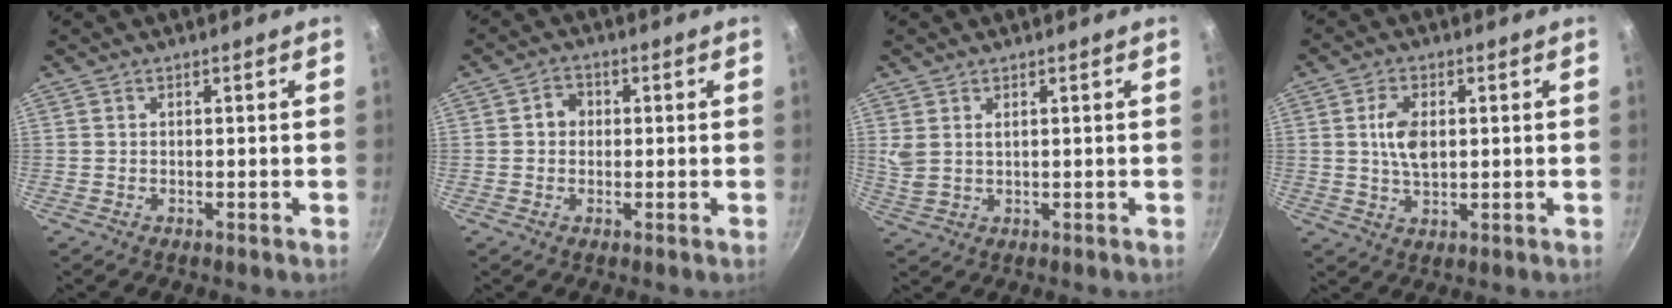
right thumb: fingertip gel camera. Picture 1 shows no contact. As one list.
[{"total": 3.4, "force": [0.2, 2.9, 1.7], "torque": [-0.011, 0.010, -0.003]}, {"total": 3.3, "force": [1.2, 1.9, 2.4], "torque": [-0.060, 0.002, 0.035]}, {"total": 6.3, "force": [0.9, 3.6, 5.1], "torque": [-0.093, -0.002, 0.017]}]